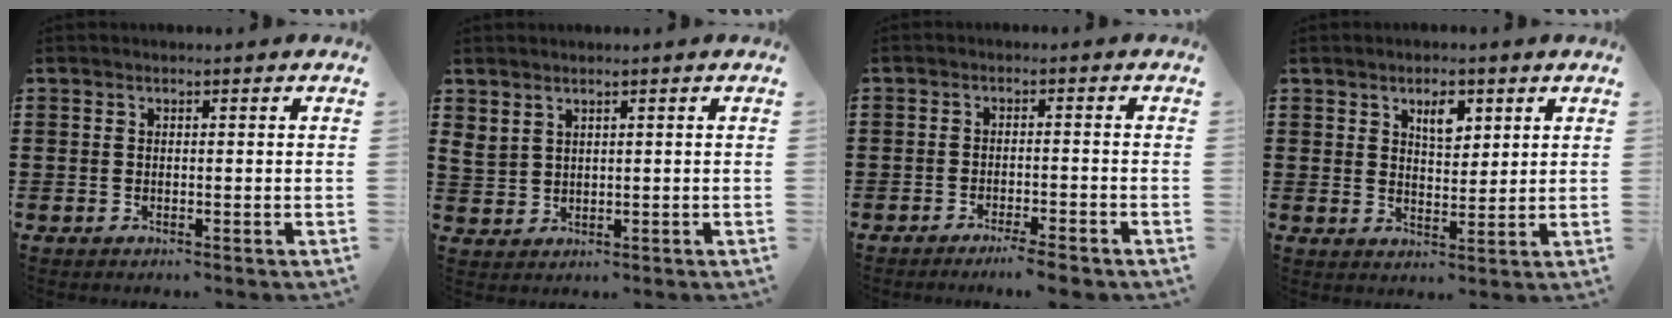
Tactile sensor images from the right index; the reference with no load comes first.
{"total": 2.1, "force": [1.6, 1.1, 0.7], "torque": [-0.020, 0.005, 0.032]}
{"total": 2.9, "force": [-2.6, -0.2, 1.4], "torque": [-0.024, 0.000, -0.049]}
{"total": 4.1, "force": [2.4, 2.1, 2.6], "torque": [-0.034, -0.002, 0.037]}